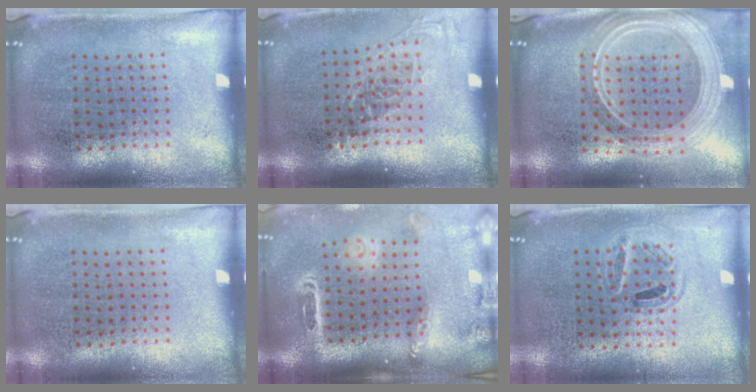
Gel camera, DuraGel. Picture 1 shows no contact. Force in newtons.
{"total": 1.3, "press": 1.1, "slide": 0.8}
{"total": 2.7, "press": 2.2, "slide": 1.6}
{"total": 0.0}
{"total": 2.6, "press": 1.9, "slide": 1.8}
{"total": 0.9, "press": 0.8, "slide": 0.3}